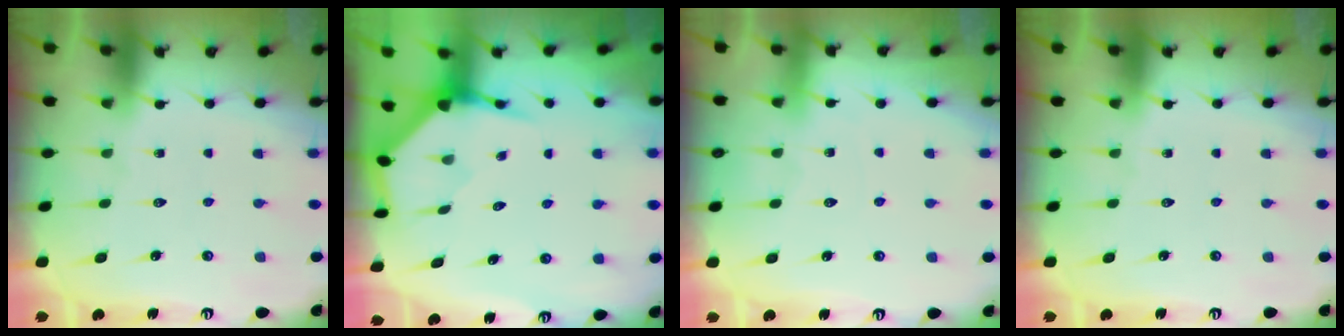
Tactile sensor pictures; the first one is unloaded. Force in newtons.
{"total": 4.0, "press": 4.0, "slide": 0.4}
{"total": 3.7, "press": 3.7, "slide": 0.4}
{"total": 0.0}